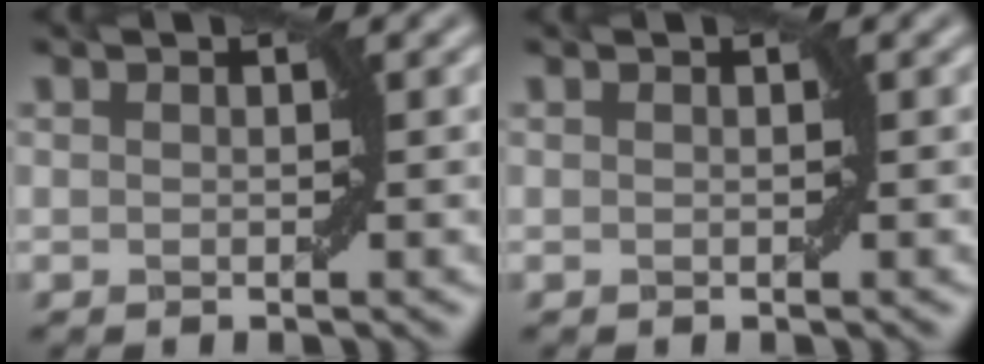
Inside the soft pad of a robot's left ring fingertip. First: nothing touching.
{"total": 0.0}